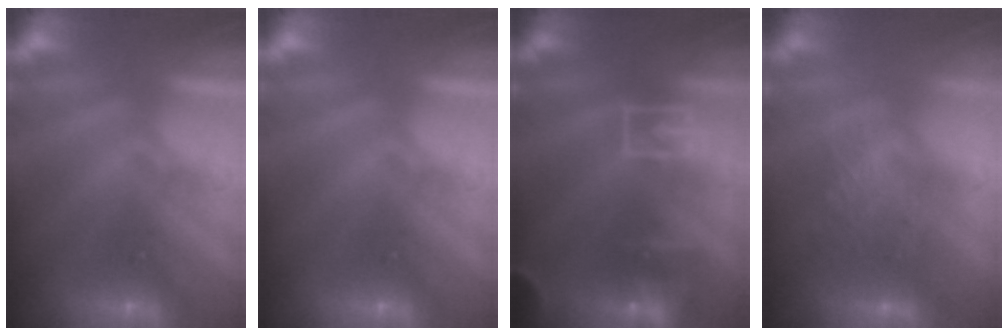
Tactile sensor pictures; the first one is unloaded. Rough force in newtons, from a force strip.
{"total": 0.0}
{"total": 7.3}
{"total": 4.6}